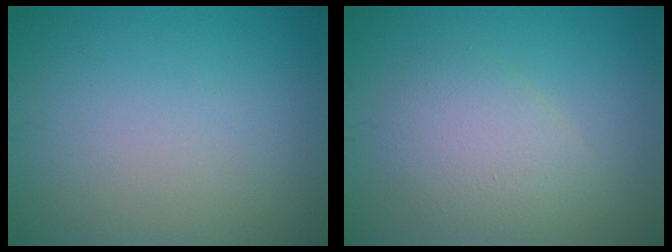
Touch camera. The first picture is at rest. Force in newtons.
{"total": 3.3, "press": 3.3, "slide": 0.2}